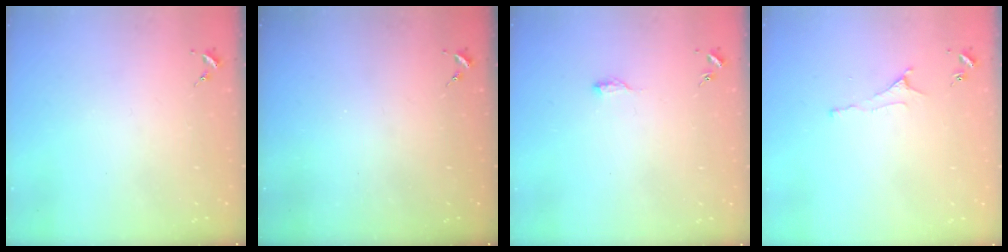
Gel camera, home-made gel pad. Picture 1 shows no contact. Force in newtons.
{"total": 0.0}
{"total": 6.0, "press": 6.0, "slide": 0.6}
{"total": 3.8, "press": 3.8, "slide": 0.8}